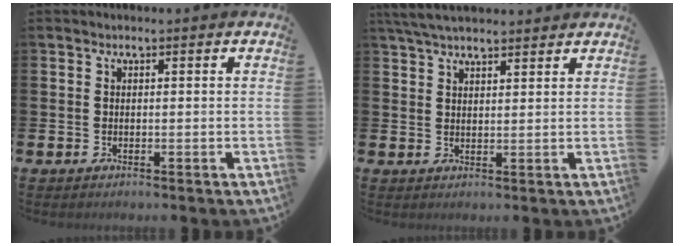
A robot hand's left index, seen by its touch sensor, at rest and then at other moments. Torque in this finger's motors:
{"motor_torque": [1.02, -1.10, 0.63, 0.19]}